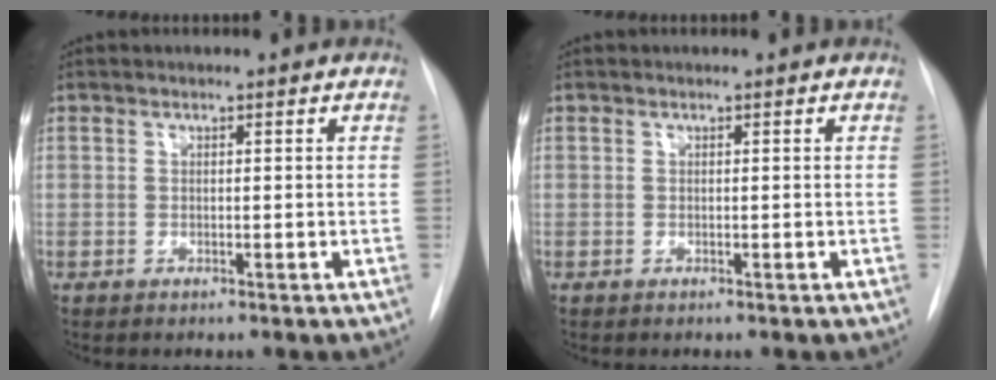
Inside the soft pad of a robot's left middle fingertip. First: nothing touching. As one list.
[{"total": 0.0}]